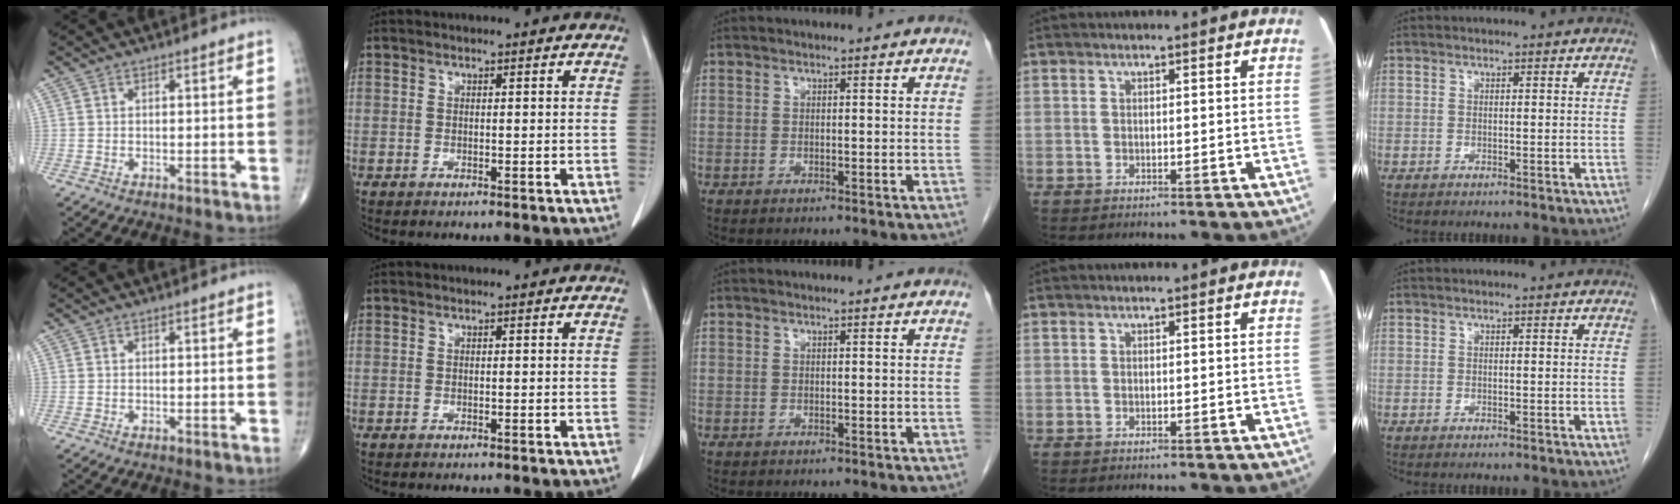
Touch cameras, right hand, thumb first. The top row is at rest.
{}